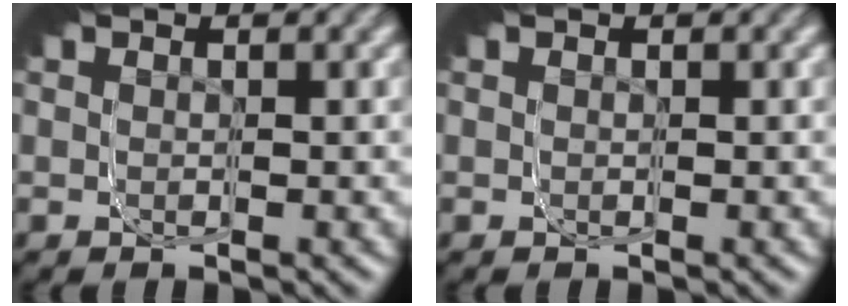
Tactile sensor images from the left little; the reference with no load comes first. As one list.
[{"total": 0.0}]